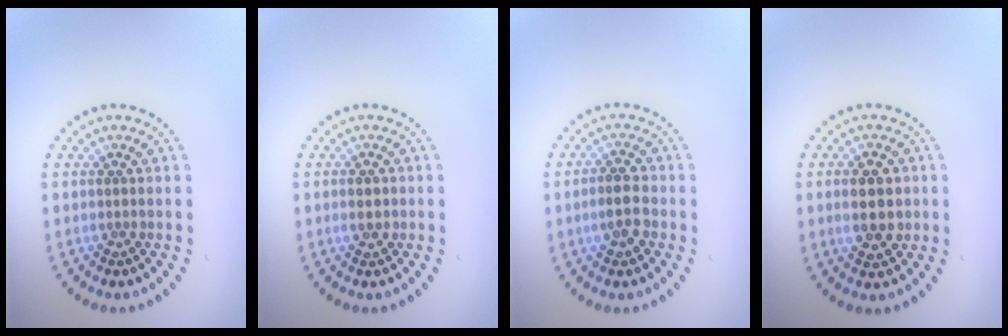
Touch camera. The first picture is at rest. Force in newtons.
{"total": 2.1, "press": 2.1, "slide": 0.2}
{"total": 2.8, "press": 2.8, "slide": 0.4}
{"total": 4.6, "press": 4.6, "slide": 0.3}